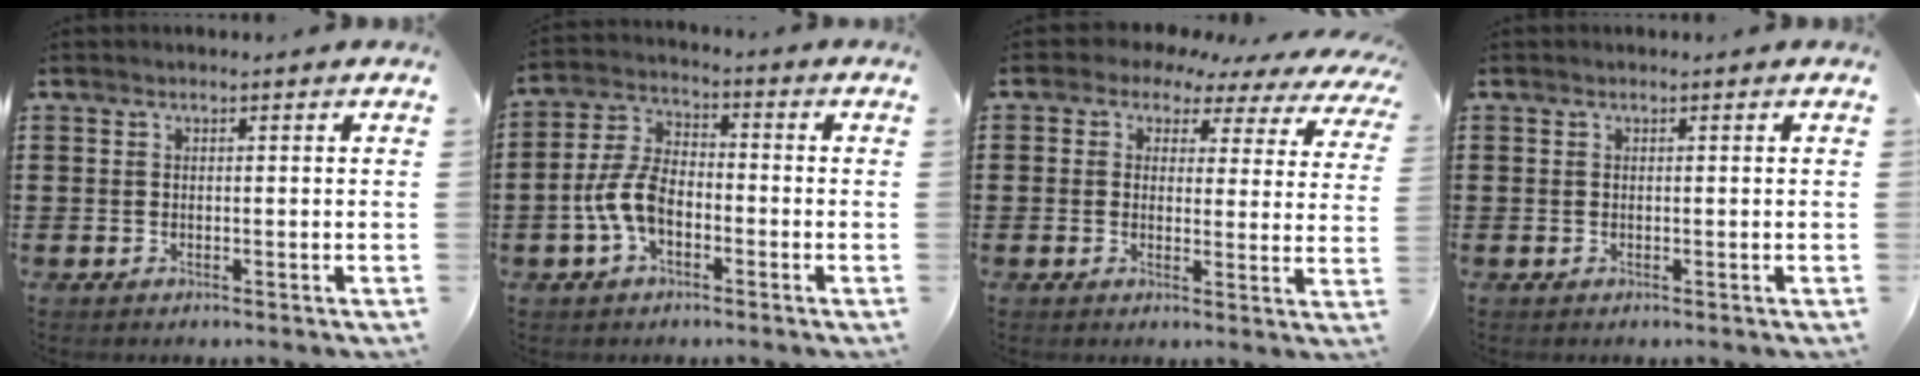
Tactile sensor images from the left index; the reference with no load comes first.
{"total": 7.0, "force": [-2.7, 3.9, 5.3], "torque": [-0.132, 0.003, -0.058]}
{"total": 3.2, "force": [2.2, 2.1, 1.0], "torque": [-0.038, -0.009, 0.033]}
{"total": 0.0}